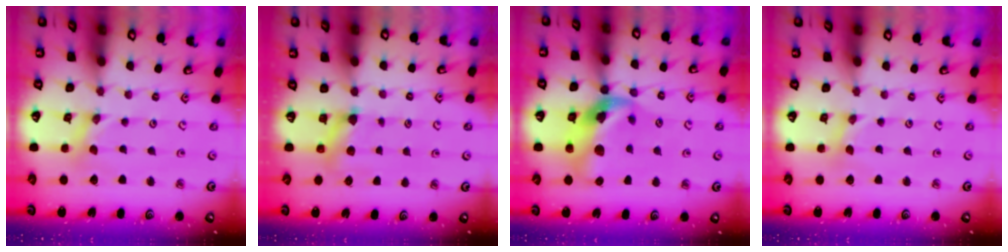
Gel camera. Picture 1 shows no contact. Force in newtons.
{"total": 5.0, "press": 5.0, "slide": 0.7}
{"total": 14.7, "press": 14.6, "slide": 2.1}
{"total": 0.0}